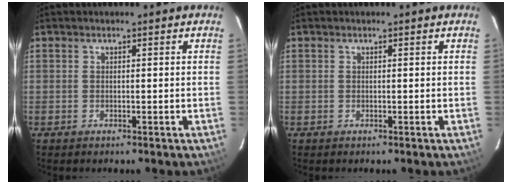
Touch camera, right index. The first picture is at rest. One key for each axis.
{"total": 0.0}